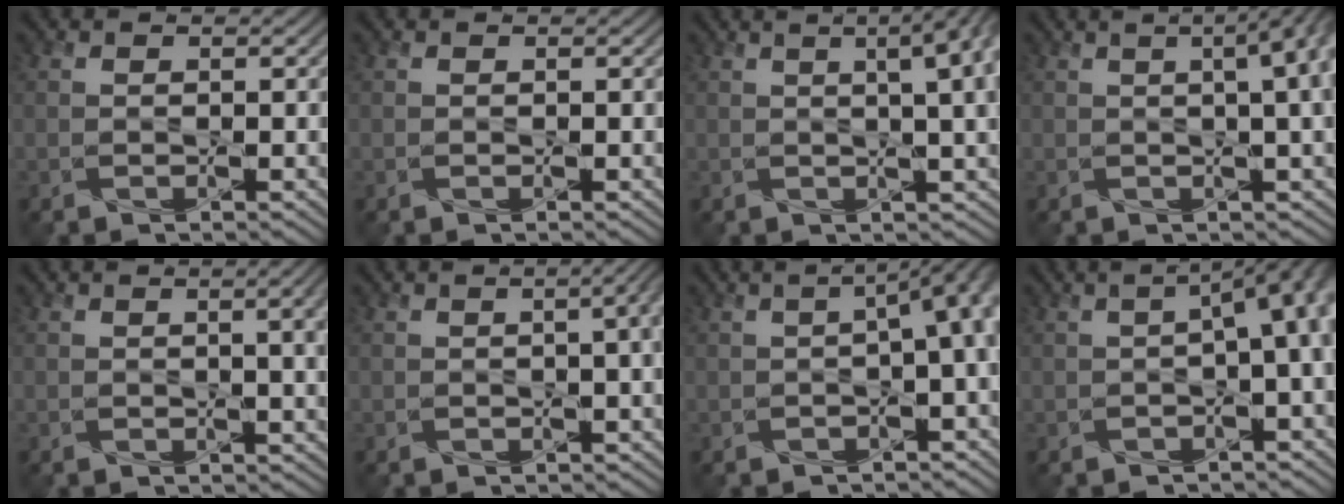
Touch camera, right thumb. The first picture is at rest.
{"total": 0.0}
{"total": 8.7, "force": [2.2, 2.7, 7.9], "torque": [-0.088, 0.033, 0.016]}
{"total": 7.9, "force": [1.2, 2.2, 7.5], "torque": [-0.087, 0.023, 0.006]}
{"total": 4.4, "force": [0.9, 1.1, 4.2], "torque": [-0.053, 0.008, 0.016]}
{"total": 4.6, "force": [0.1, 1.4, 4.3], "torque": [-0.050, 0.011, -0.001]}
{"total": 9.5, "force": [-0.7, 3.6, 8.7], "torque": [-0.114, 0.001, -0.016]}
{"total": 9.9, "force": [-0.4, 3.7, 9.1], "torque": [-0.117, 0.004, -0.011]}